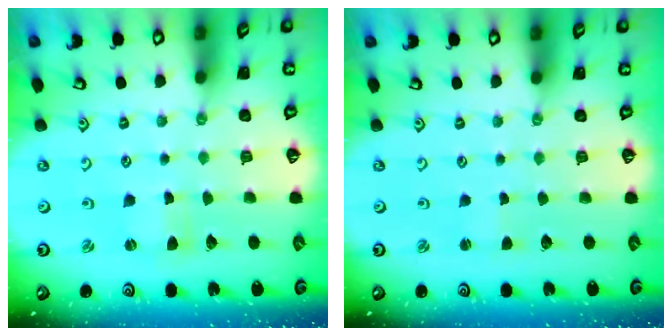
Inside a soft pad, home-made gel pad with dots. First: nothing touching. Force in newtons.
{"total": 0.8, "press": 0.8, "slide": 0.1}